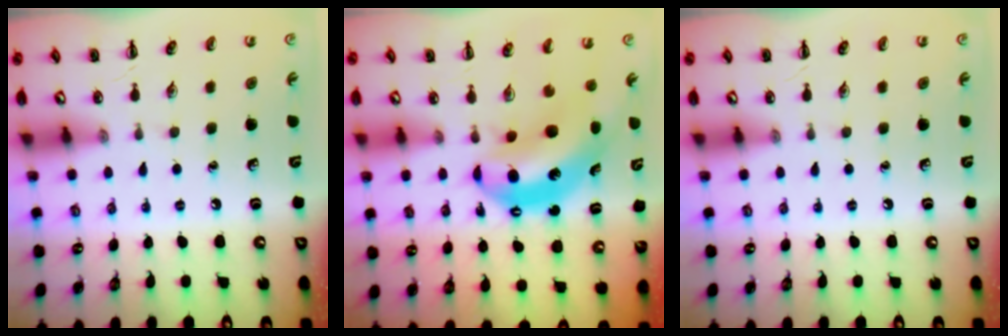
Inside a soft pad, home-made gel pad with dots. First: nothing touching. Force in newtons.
{"total": 7.5, "press": 7.3, "slide": 1.9}
{"total": 0.0}